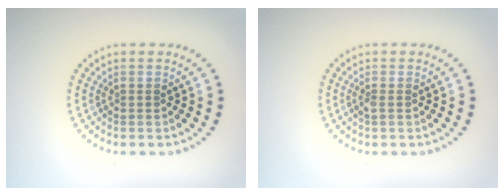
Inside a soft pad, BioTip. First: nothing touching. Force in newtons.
{"total": 0.6, "press": 0.5, "slide": 0.3}